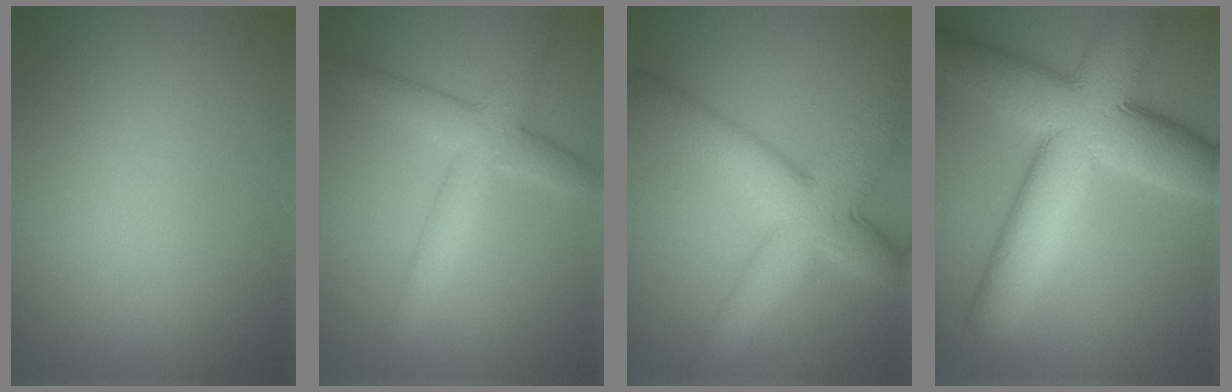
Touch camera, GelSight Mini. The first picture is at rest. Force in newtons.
{"total": 4.4, "press": 4.4, "slide": 0.1}
{"total": 7.7, "press": 7.7, "slide": 0.2}
{"total": 12.2, "press": 12.2, "slide": 0.5}